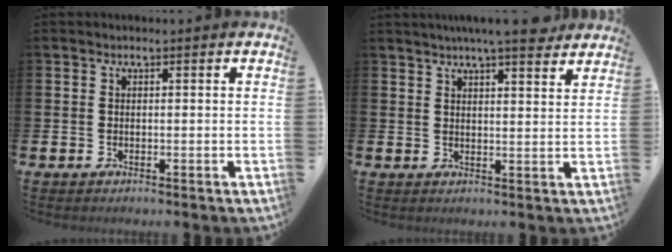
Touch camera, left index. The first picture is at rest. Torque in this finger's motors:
{"motor_torque": [0.23, -1.14, 1.05, 0.21]}